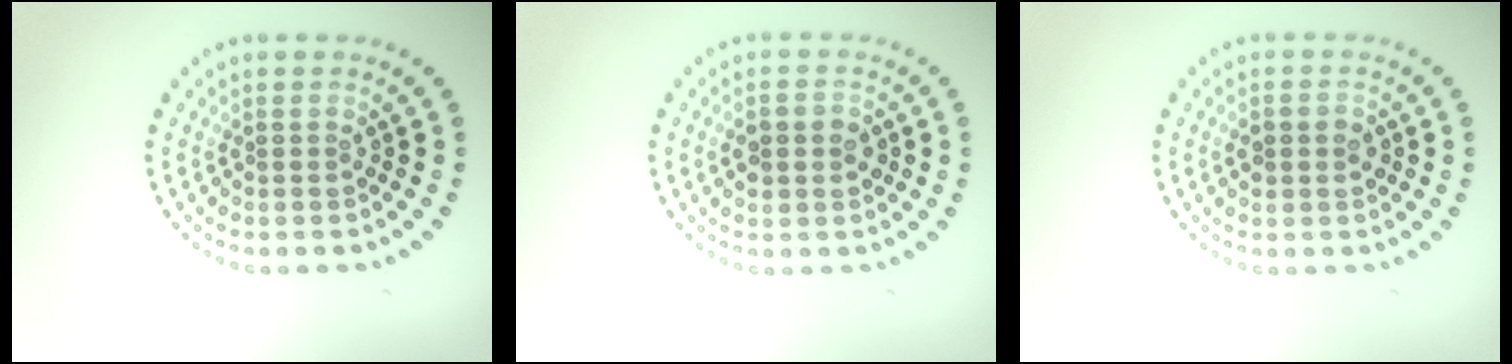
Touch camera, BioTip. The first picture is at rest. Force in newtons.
{"total": 2.8, "press": 2.8, "slide": 0.0}
{"total": 2.5, "press": 2.5, "slide": 0.2}